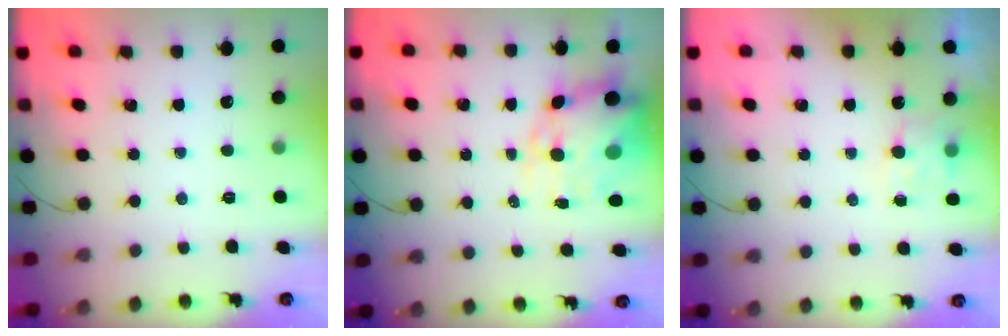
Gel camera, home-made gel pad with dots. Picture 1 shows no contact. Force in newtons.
{"total": 12.9, "press": 12.4, "slide": 3.8}
{"total": 5.3, "press": 5.2, "slide": 1.1}